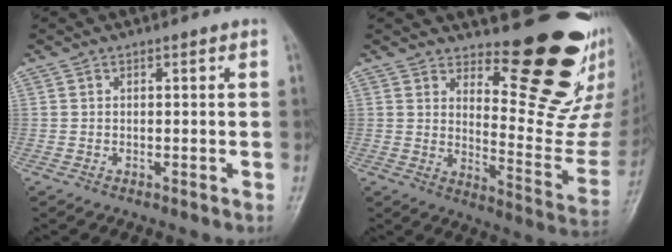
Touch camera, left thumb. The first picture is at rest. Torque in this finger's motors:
{"motor_torque": [0.71, 0.44, 1.34, -1.43, 0.16]}